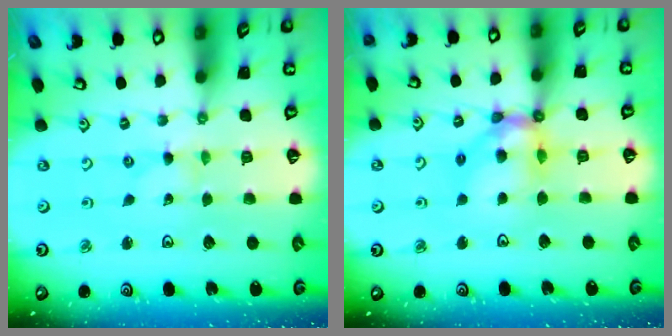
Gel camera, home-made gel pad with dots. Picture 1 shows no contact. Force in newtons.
{"total": 12.5, "press": 12.5, "slide": 1.2}